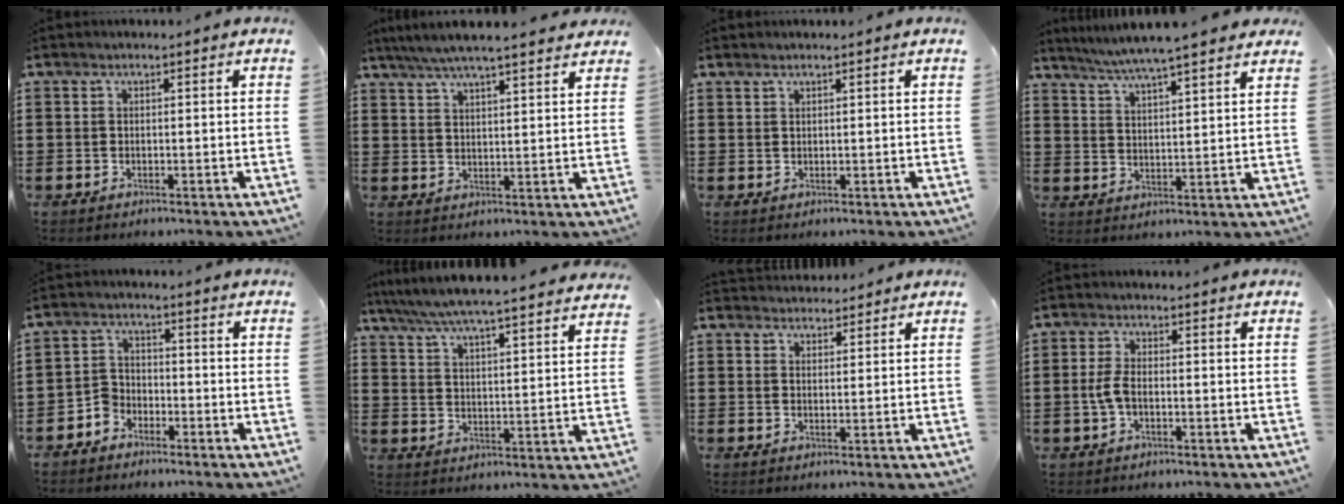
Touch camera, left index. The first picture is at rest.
{"total": 4.9, "force": [4.4, 0.1, 2.2], "torque": [-0.056, -0.016, 0.076]}
{"total": 0.9, "force": [0.8, 0.1, 0.2], "torque": [-0.007, -0.001, 0.017]}
{"total": 5.3, "force": [4.9, -0.6, 2.1], "torque": [-0.058, -0.023, 0.084]}
{"total": 3.3, "force": [-2.8, 1.8, 0.3], "torque": [-0.016, 0.007, -0.059]}
{"total": 5.9, "force": [5.6, -0.6, 1.9], "torque": [-0.062, -0.040, 0.094]}
{"total": 2.4, "force": [2.3, 0.6, -0.2], "torque": [0.007, -0.004, 0.043]}
{"total": 3.3, "force": [-0.7, 1.5, 2.9], "torque": [-0.076, -0.002, -0.019]}